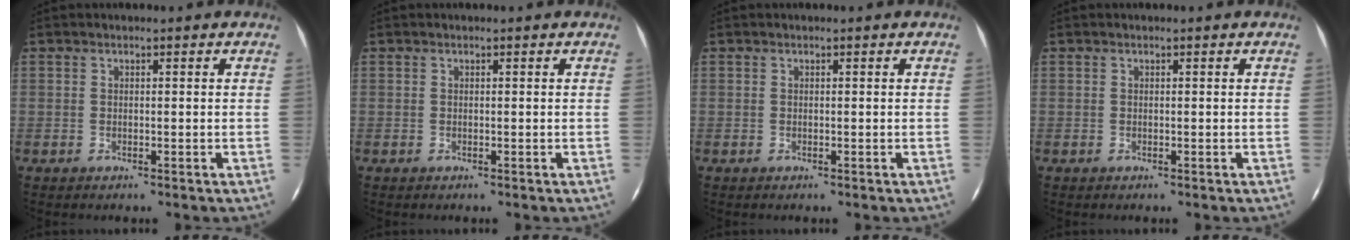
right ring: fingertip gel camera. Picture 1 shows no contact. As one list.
[{"total": 0.0}, {"total": 0.0}, {"total": 0.0}]